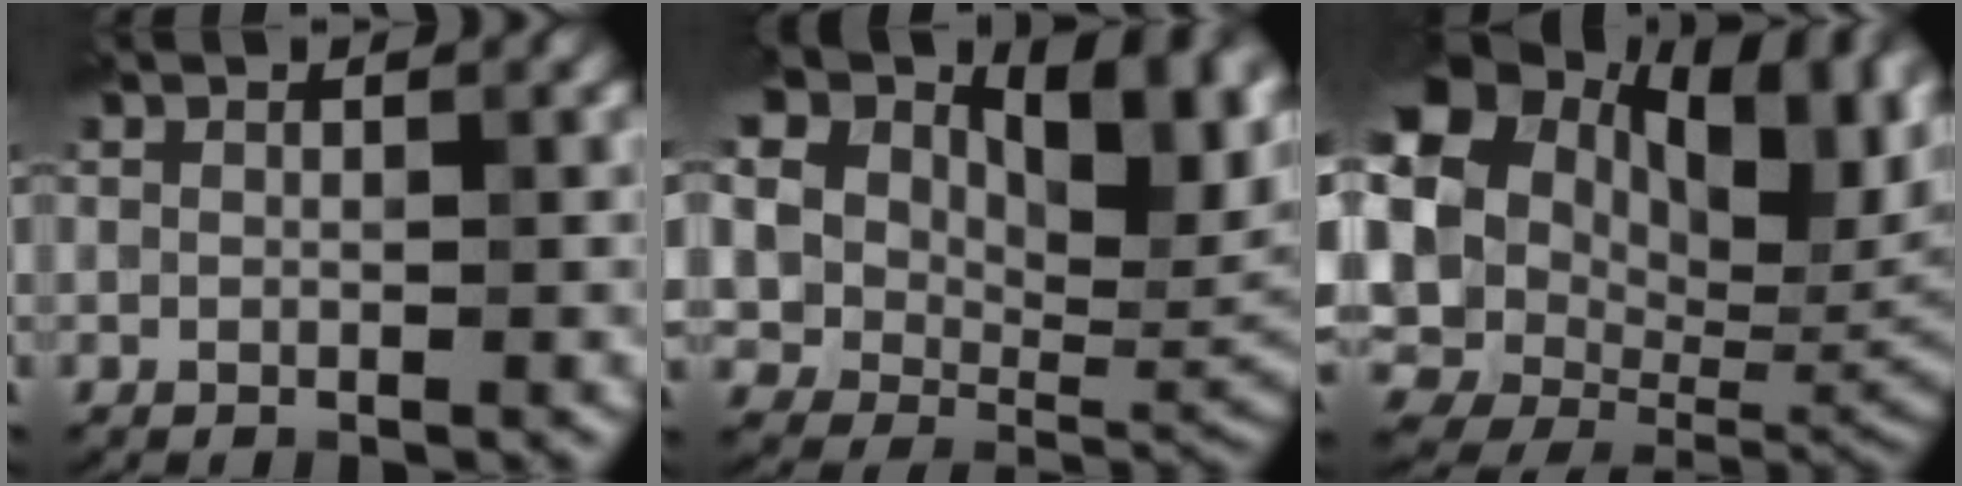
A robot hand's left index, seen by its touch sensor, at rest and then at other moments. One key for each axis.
{"total": 20.2, "fx": 9.0, "fy": 12.1, "fz": 13.4, "tx": -0.245, "ty": 0.055, "tz": 0.174}
{"total": 20.4, "fx": 5.0, "fy": 14.5, "fz": 13.5, "tx": -0.283, "ty": 0.000, "tz": 0.132}